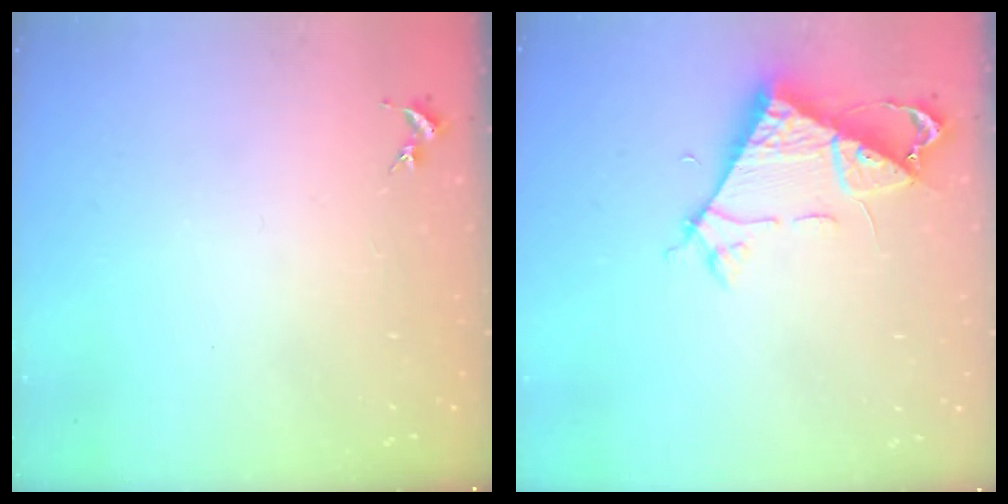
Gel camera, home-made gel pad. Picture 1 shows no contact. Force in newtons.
{"total": 7.1, "press": 7.1, "slide": 0.4}